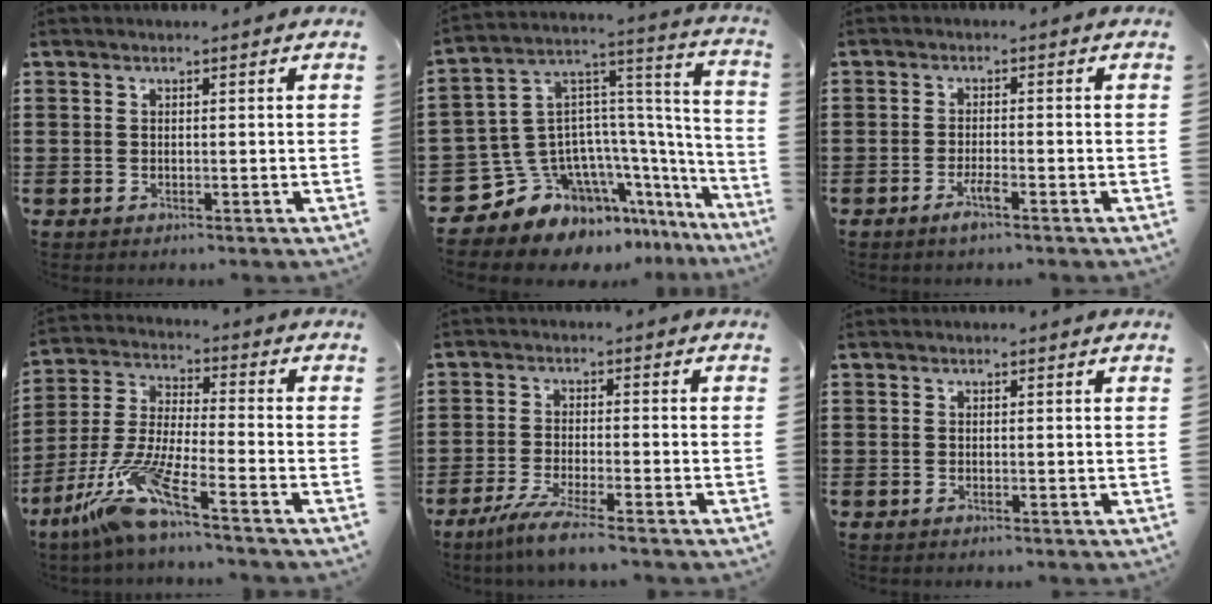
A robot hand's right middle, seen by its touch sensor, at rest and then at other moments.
{"total": 10.6, "force": [-7.1, 7.2, 3.2], "torque": [-0.107, -0.013, -0.130]}
{"total": 2.7, "force": [-1.6, 0.3, 2.1], "torque": [-0.044, -0.002, -0.031]}
{"total": 9.6, "force": [-6.7, 0.3, 6.9], "torque": [-0.175, -0.024, -0.143]}
{"total": 4.6, "force": [-3.6, -0.2, 2.9], "torque": [-0.068, -0.018, -0.070]}
{"total": 0.0}